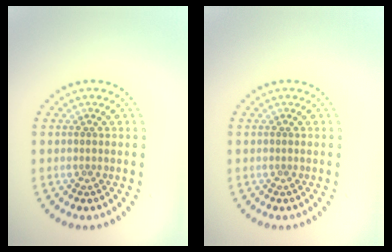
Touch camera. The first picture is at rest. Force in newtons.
{"total": 0.0}